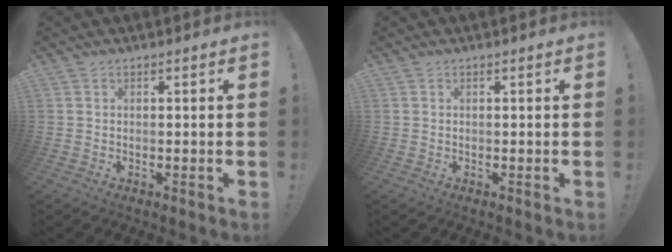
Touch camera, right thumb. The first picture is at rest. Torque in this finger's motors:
{"motor_torque": [-0.02, -0.14, 0.08, 0.17, -0.08]}